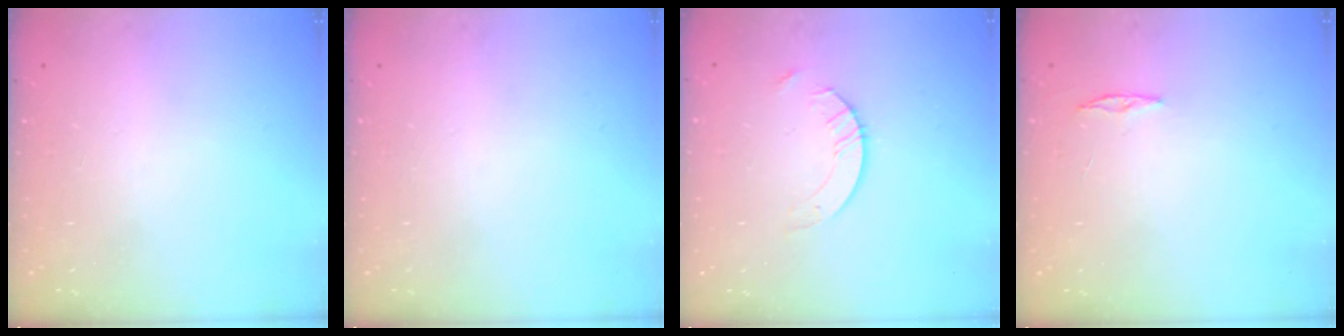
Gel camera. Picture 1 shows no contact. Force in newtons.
{"total": 0.0}
{"total": 4.9, "press": 4.9, "slide": 0.5}
{"total": 3.0, "press": 2.9, "slide": 0.3}